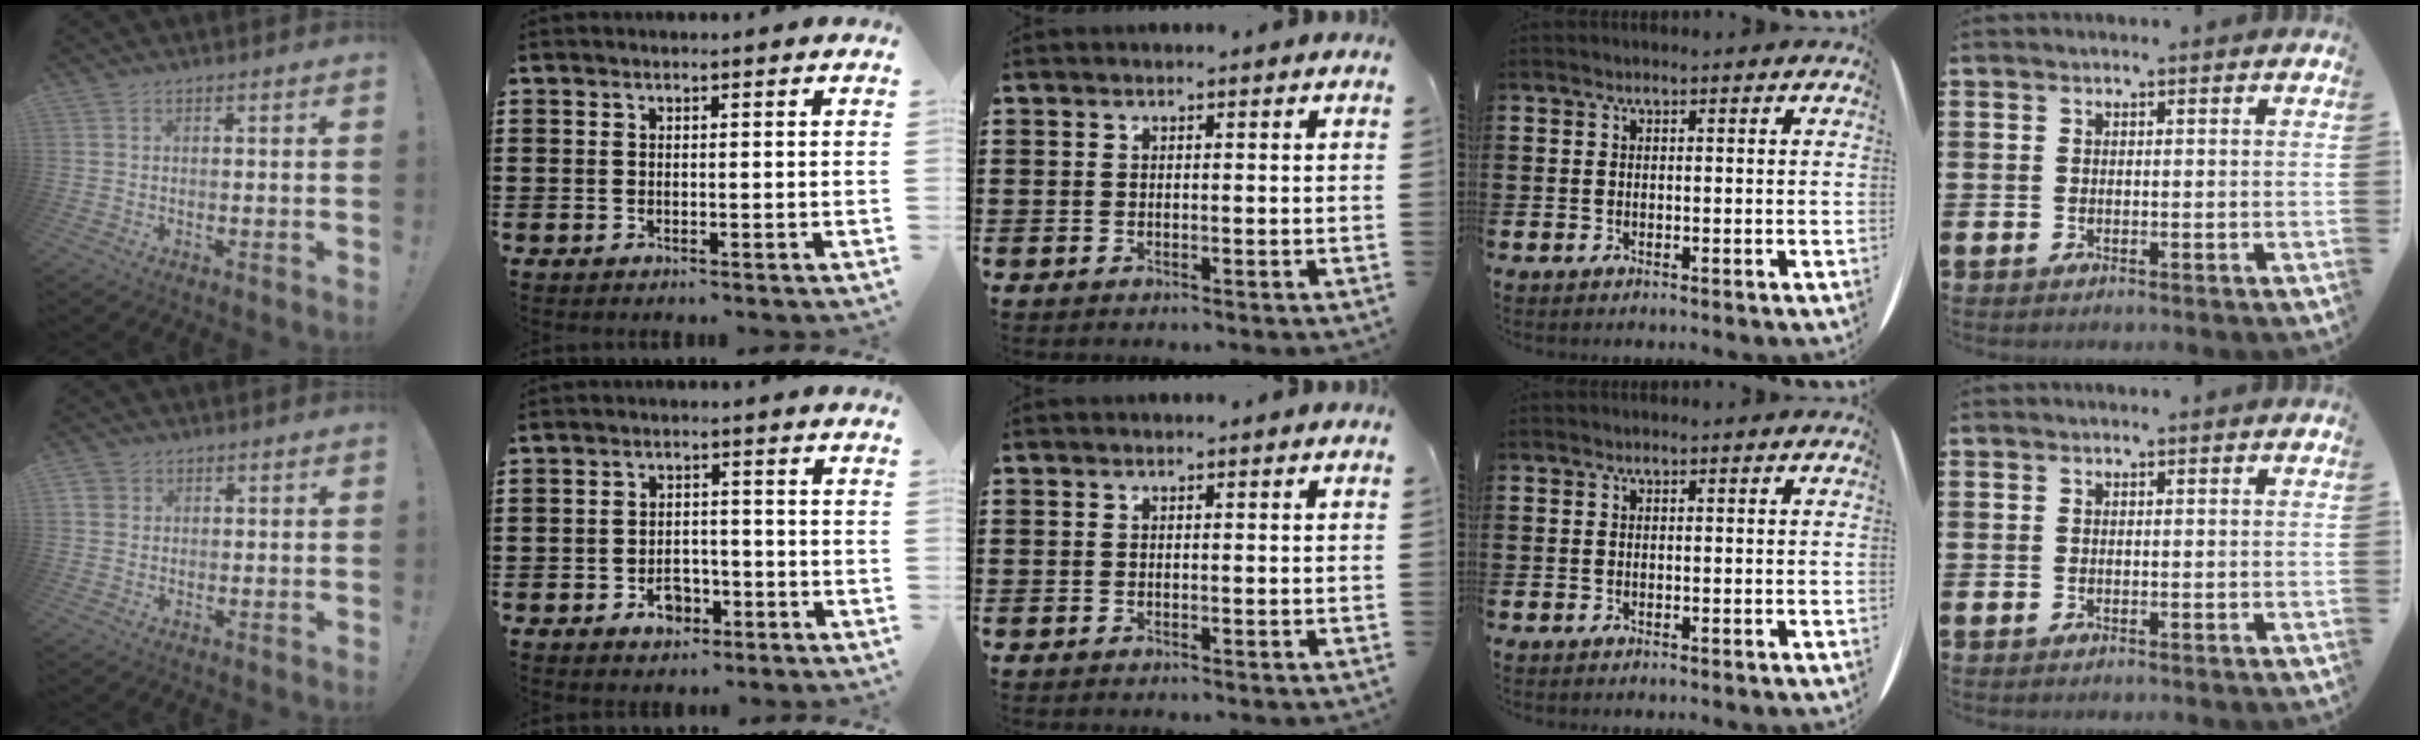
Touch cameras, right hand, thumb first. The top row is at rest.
{"thumb": {"total": 2.4, "force": [0.9, 2.1, 0.5], "torque": [-0.013, 0.002, 0.018]}, "index": {"total": 3.9, "force": [-2.1, 2.5, 2.1], "torque": [-0.039, 0.004, -0.037]}}